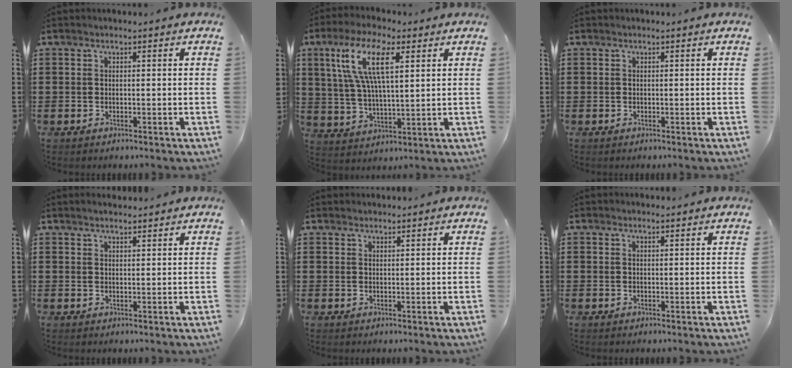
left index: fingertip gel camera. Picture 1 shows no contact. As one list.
[{"total": 11.5, "force": [5.0, 3.9, 9.6], "torque": [-0.200, 0.007, 0.088]}, {"total": 0.0}, {"total": 1.7, "force": [1.6, 0.1, 0.5], "torque": [-0.012, 0.002, 0.030]}, {"total": 1.2, "force": [1.2, 0.2, 0.1], "torque": [-0.003, -0.001, 0.023]}, {"total": 0.8, "force": [0.7, 0.1, 0.4], "torque": [-0.009, 0.000, 0.013]}]